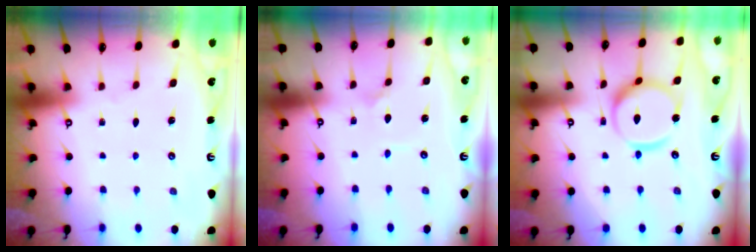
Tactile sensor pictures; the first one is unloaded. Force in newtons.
{"total": 1.8, "press": 1.8, "slide": 0.1}
{"total": 14.0, "press": 13.9, "slide": 1.4}